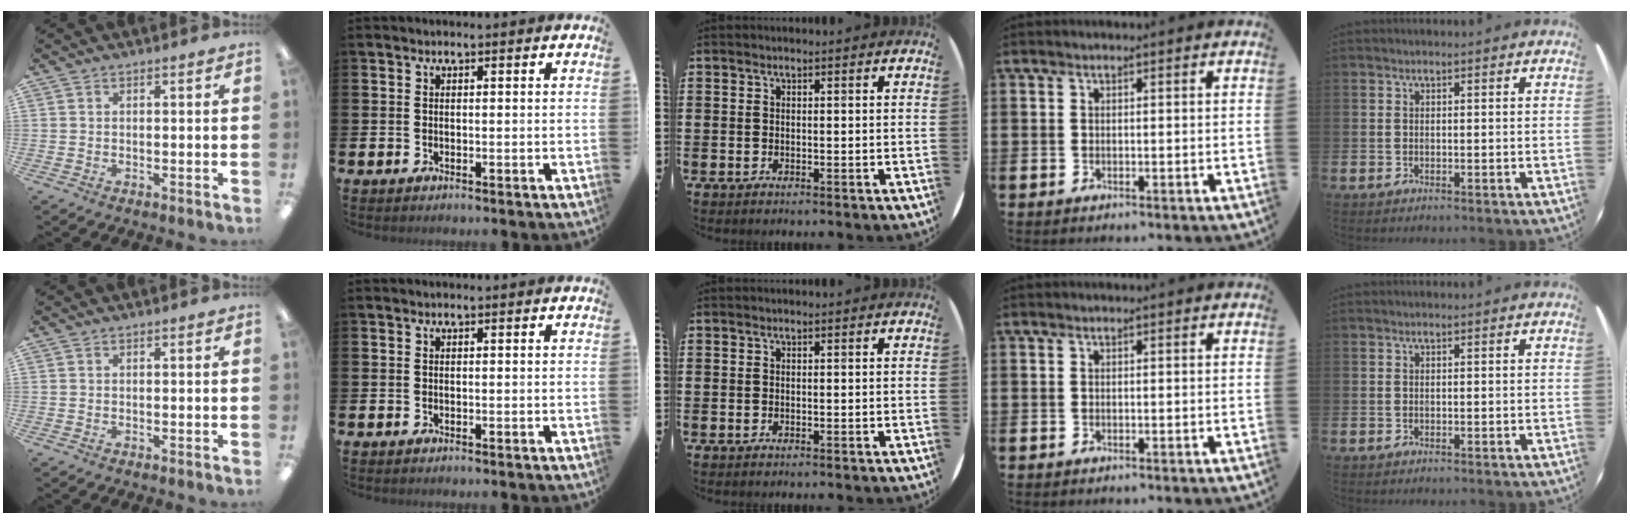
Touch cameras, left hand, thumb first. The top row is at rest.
{}